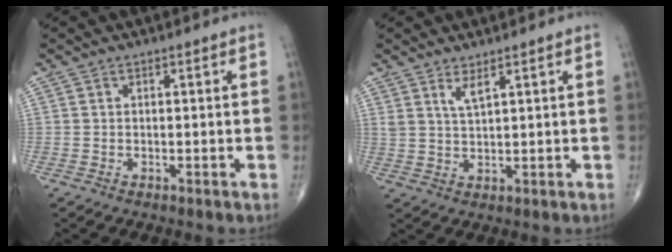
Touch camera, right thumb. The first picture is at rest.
{"total": 3.1, "force": [2.0, 0.5, 2.3], "torque": [-0.047, -0.018, 0.043]}